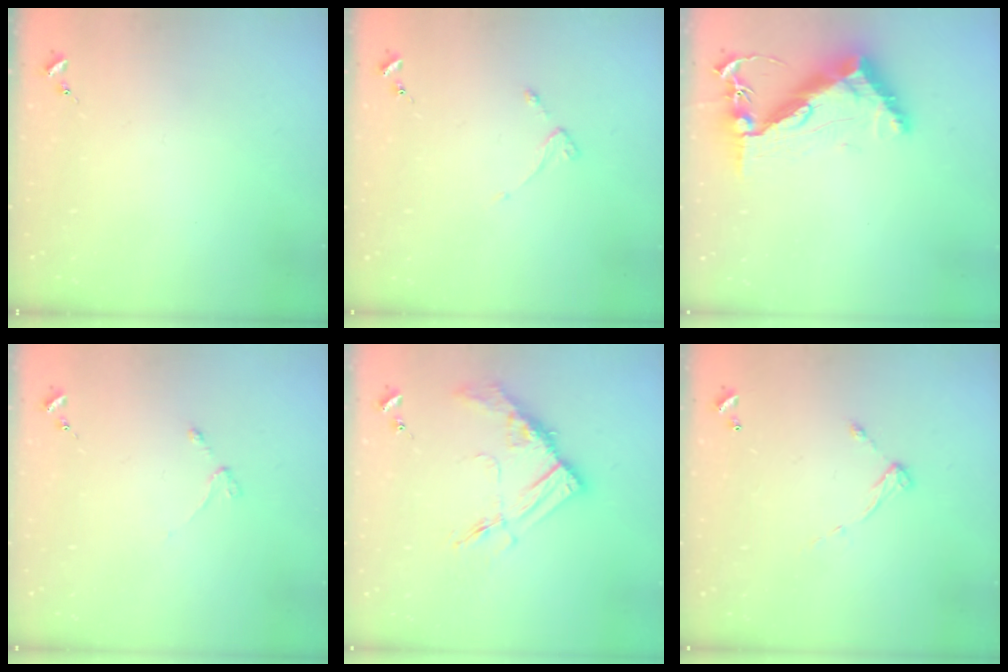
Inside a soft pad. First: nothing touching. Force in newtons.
{"total": 2.6, "press": 2.6, "slide": 0.5}
{"total": 13.5, "press": 13.4, "slide": 1.2}
{"total": 3.1, "press": 3.0, "slide": 0.4}
{"total": 12.4, "press": 12.4, "slide": 0.9}
{"total": 6.9, "press": 6.9, "slide": 0.5}